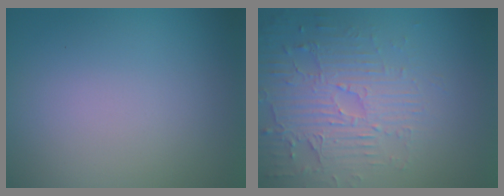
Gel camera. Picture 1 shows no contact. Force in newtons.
{"total": 4.1, "press": 3.7, "slide": 1.9}